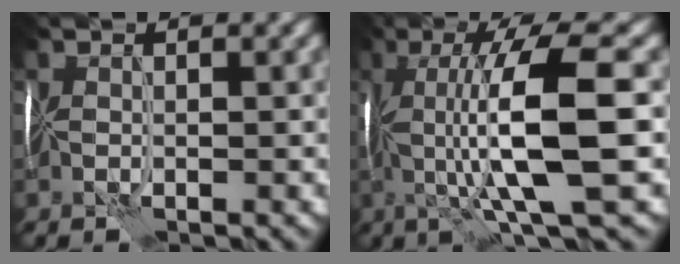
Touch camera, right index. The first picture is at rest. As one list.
[{"total": 9.4, "force": [-0.5, 1.9, 9.2], "torque": [-0.164, 0.030, 0.003]}]